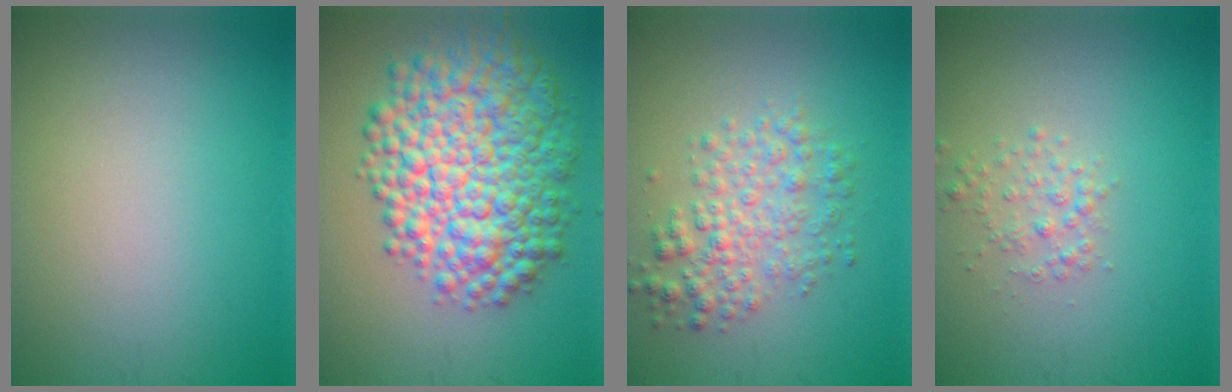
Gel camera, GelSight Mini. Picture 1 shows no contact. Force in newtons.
{"total": 11.6, "press": 11.5, "slide": 0.3}
{"total": 4.0, "press": 4.0, "slide": 0.0}
{"total": 1.7, "press": 1.7, "slide": 0.1}